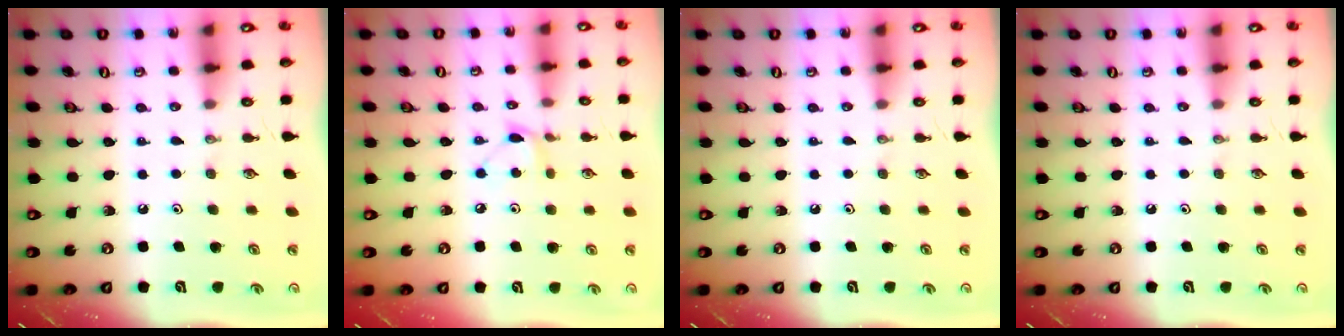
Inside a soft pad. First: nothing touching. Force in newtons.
{"total": 4.7, "press": 4.7, "slide": 0.6}
{"total": 0.0}
{"total": 0.0}